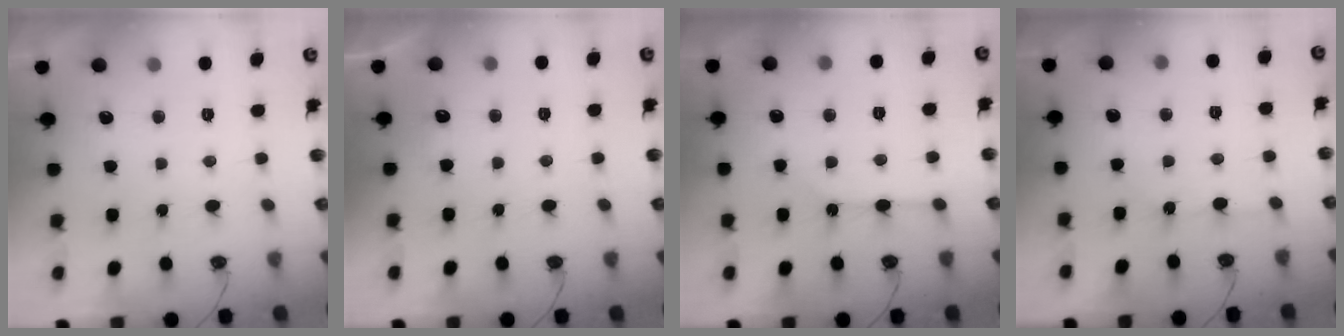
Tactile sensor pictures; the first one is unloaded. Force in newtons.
{"total": 3.6, "press": 3.6, "slide": 0.5}
{"total": 2.1, "press": 2.1, "slide": 0.3}
{"total": 2.7, "press": 2.7, "slide": 0.4}